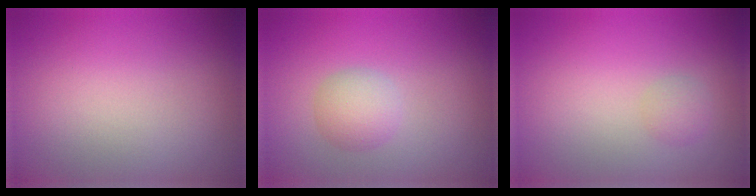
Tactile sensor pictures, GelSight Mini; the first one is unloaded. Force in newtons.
{"total": 2.5, "press": 2.4, "slide": 0.2}
{"total": 1.0, "press": 1.0, "slide": 0.0}